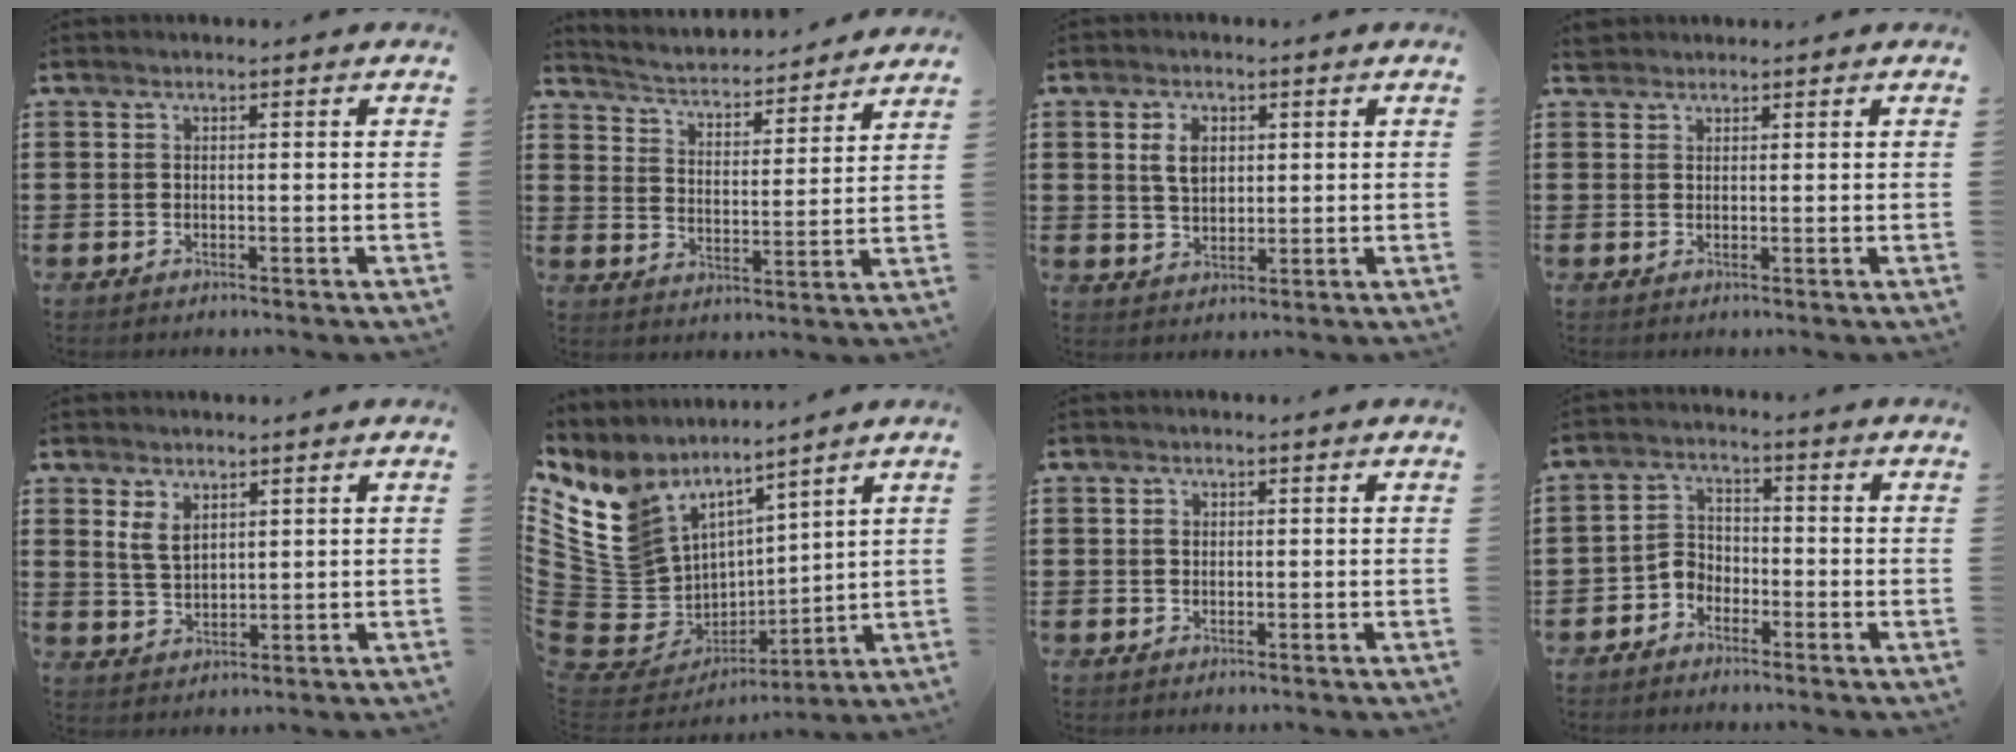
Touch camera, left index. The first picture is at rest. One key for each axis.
{"total": 3.0, "fx": 2.9, "fy": 0.1, "fz": 0.4, "tx": -0.028, "ty": -0.031, "tz": 0.041}
{"total": 4.5, "fx": 1.4, "fy": 2.8, "fz": 3.2, "tx": -0.064, "ty": 0.008, "tz": 0.023}
{"total": 1.8, "fx": 1.6, "fy": 0.8, "fz": 0.2, "tx": -0.010, "ty": 0.005, "tz": 0.033}
{"total": 3.8, "fx": 2.2, "fy": 2.1, "fz": 2.4, "tx": -0.054, "ty": 0.006, "tz": 0.040}
{"total": 11.4, "fx": 5.9, "fy": 9.0, "fz": 3.6, "tx": -0.143, "ty": -0.054, "tz": 0.117}
{"total": 1.2, "fx": 0.3, "fy": 1.0, "fz": 0.5, "tx": -0.012, "ty": 0.004, "tz": 0.007}
{"total": 3.7, "fx": -3.0, "fy": 2.1, "fz": 0.9, "tx": -0.030, "ty": 0.006, "tz": -0.065}